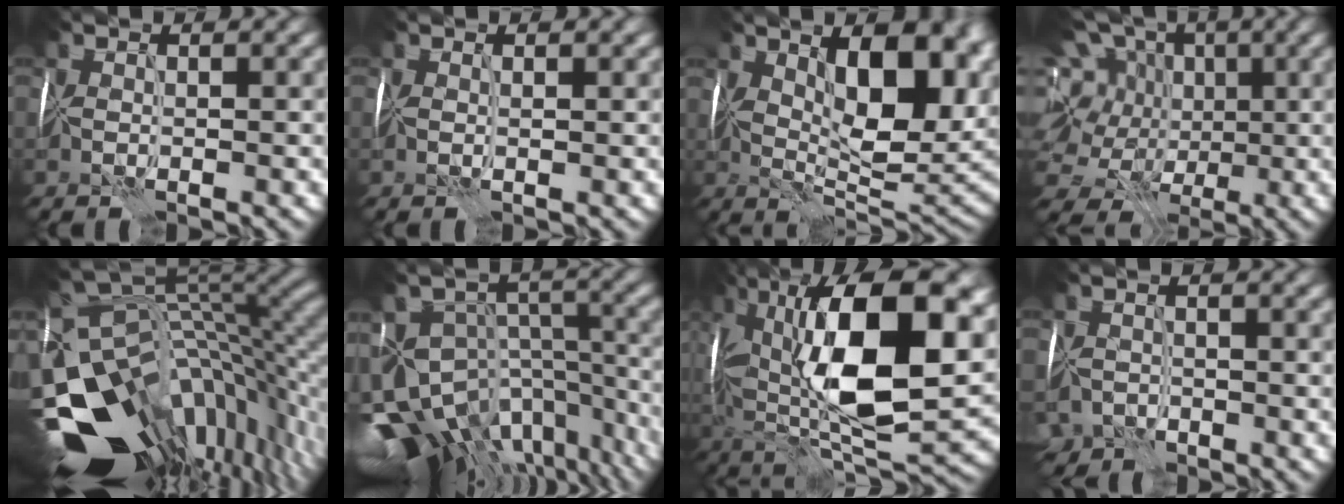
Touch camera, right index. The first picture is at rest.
{"total": 0.6, "force": [0.4, 0.1, 0.5], "torque": [-0.005, 0.004, 0.009]}
{"total": 11.9, "force": [3.2, 5.7, 10.0], "torque": [-0.132, -0.005, 0.052]}
{"total": 10.3, "force": [2.0, 8.8, 5.1], "torque": [-0.096, 0.023, 0.016]}
{"total": 15.4, "force": [-7.2, 9.0, 10.2], "torque": [-0.163, 0.003, -0.086]}
{"total": 15.7, "force": [-9.8, 10.1, 7.0], "torque": [-0.118, -0.020, -0.092]}
{"total": 15.0, "force": [3.2, 6.6, 13.1], "torque": [-0.216, 0.020, 0.042]}
{"total": 3.5, "force": [-3.3, 1.3, -0.2], "torque": [0.002, -0.020, -0.061]}